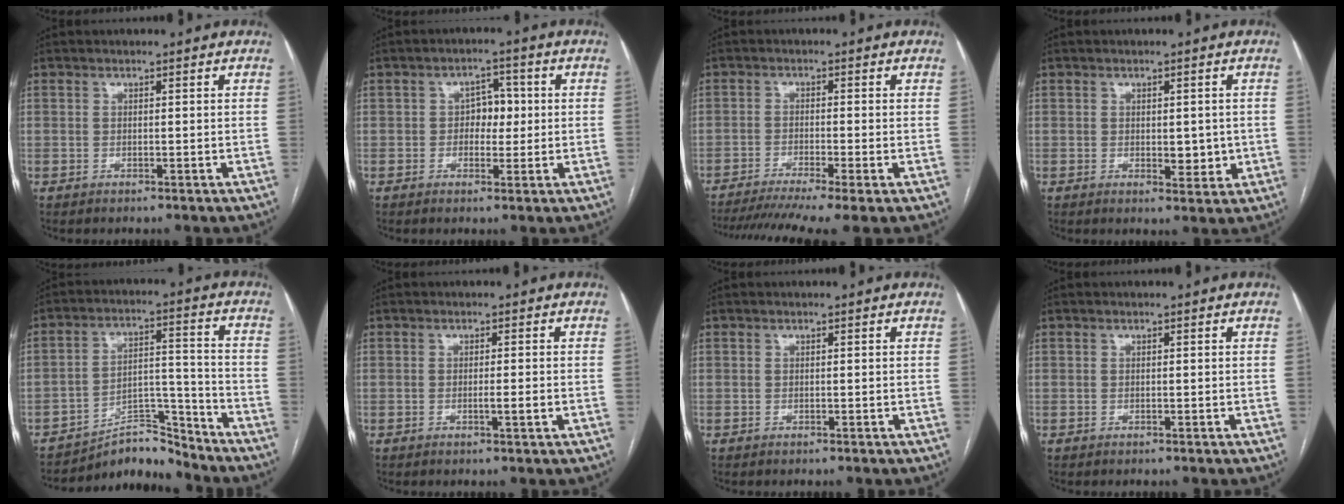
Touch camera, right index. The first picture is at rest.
{"total": 4.0, "force": [0.1, 2.7, 2.9], "torque": [-0.036, 0.013, 0.000]}
{"total": 11.2, "force": [-8.4, -0.2, 7.3], "torque": [-0.112, -0.018, -0.133]}
{"total": 3.7, "force": [-0.2, 1.8, 3.2], "torque": [-0.041, -0.007, 0.004]}
{"total": 7.7, "force": [-7.6, 1.4, 0.3], "torque": [0.004, 0.049, -0.129]}
{"total": 1.8, "force": [-0.5, -0.2, 1.8], "torque": [-0.031, -0.004, -0.008]}
{"total": 0.0}
{"total": 0.0}